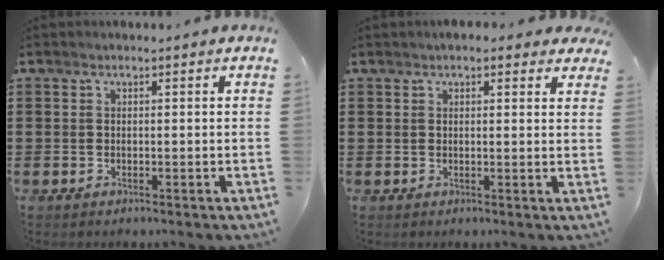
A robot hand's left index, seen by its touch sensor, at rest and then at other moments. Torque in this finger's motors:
{"motor_torque": [2.14, 0.00, 0.27, 0.06]}